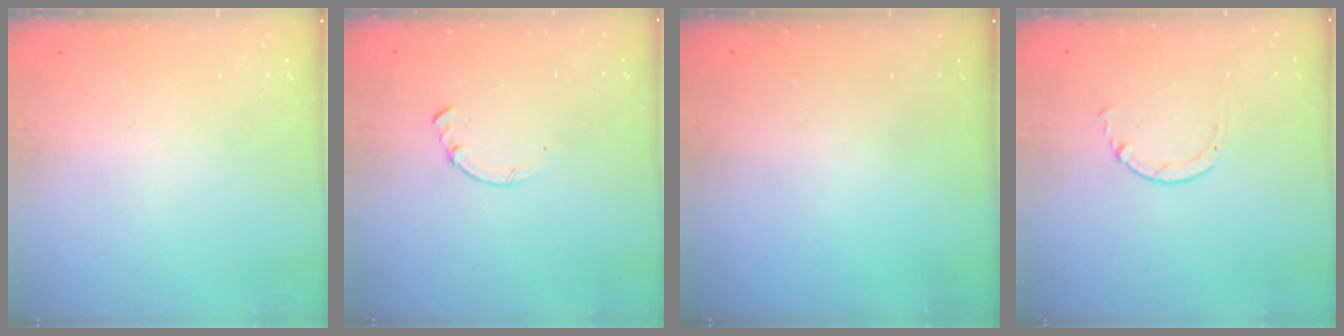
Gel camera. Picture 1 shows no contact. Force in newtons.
{"total": 0.7, "press": 0.6, "slide": 0.2}
{"total": 0.0}
{"total": 1.7, "press": 1.6, "slide": 0.2}